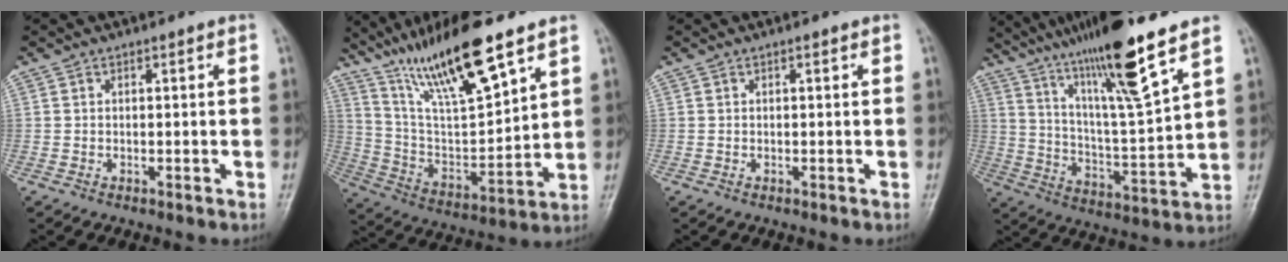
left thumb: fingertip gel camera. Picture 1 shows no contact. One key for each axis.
{"total": 19.6, "fx": 13.2, "fy": 4.0, "fz": 13.9, "tx": -0.230, "ty": -0.056, "tz": 0.251}
{"total": 0.0}
{"total": 18.6, "fx": 12.8, "fy": 1.0, "fz": 13.4, "tx": -0.223, "ty": -0.059, "tz": 0.225}